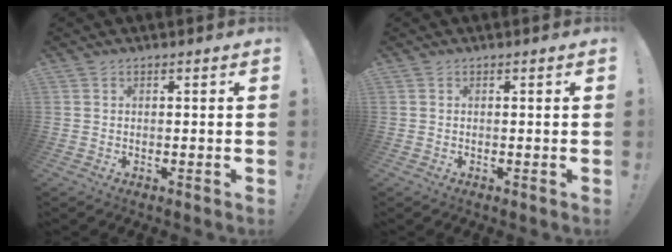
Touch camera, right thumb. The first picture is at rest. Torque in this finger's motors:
{"motor_torque": [-0.02, -0.39, -0.26, 0.00, 0.08]}